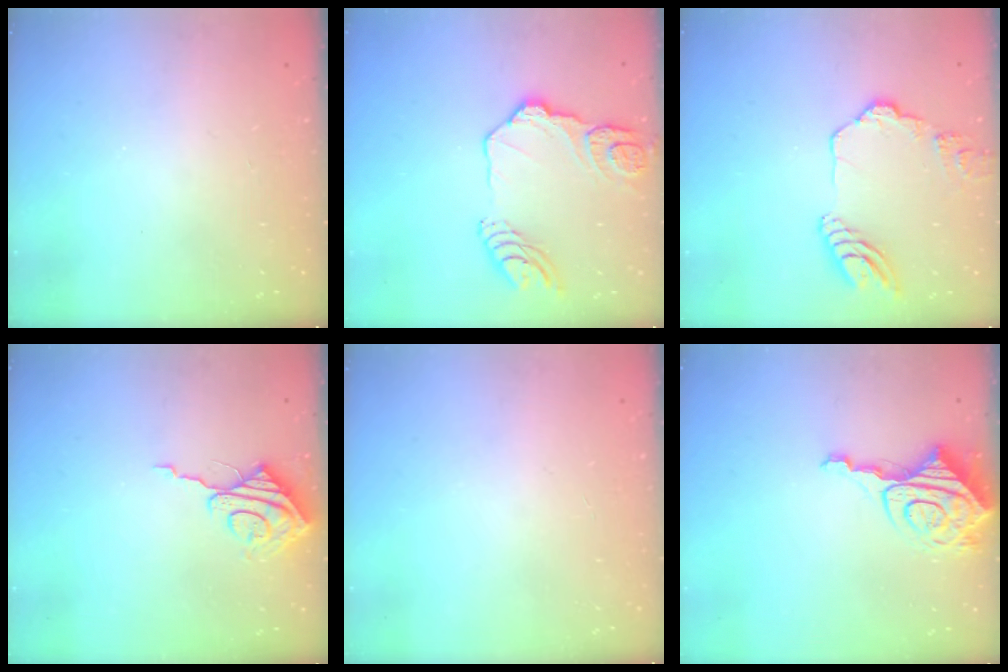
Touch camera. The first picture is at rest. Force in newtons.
{"total": 16.3, "press": 16.2, "slide": 1.9}
{"total": 12.2, "press": 12.2, "slide": 1.1}
{"total": 8.3, "press": 8.3, "slide": 0.4}
{"total": 0.0}
{"total": 11.3, "press": 11.3, "slide": 1.1}